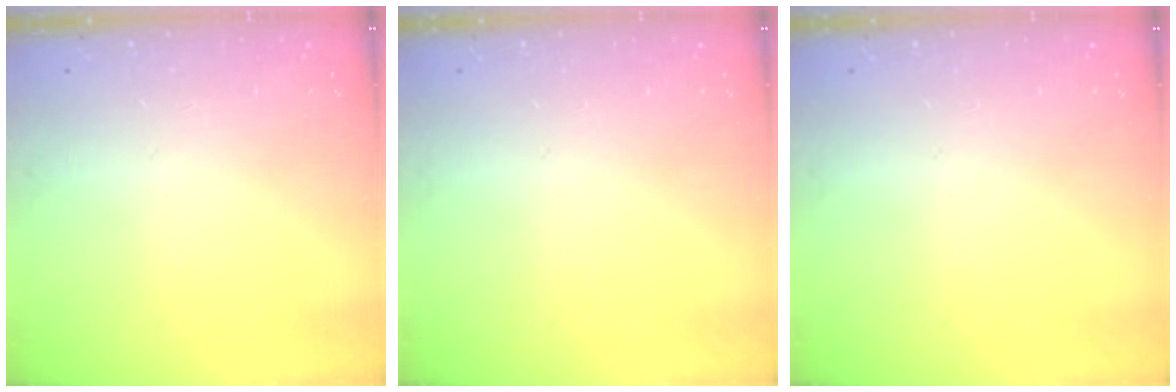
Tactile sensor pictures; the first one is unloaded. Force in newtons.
{"total": 0.0}
{"total": 0.0}